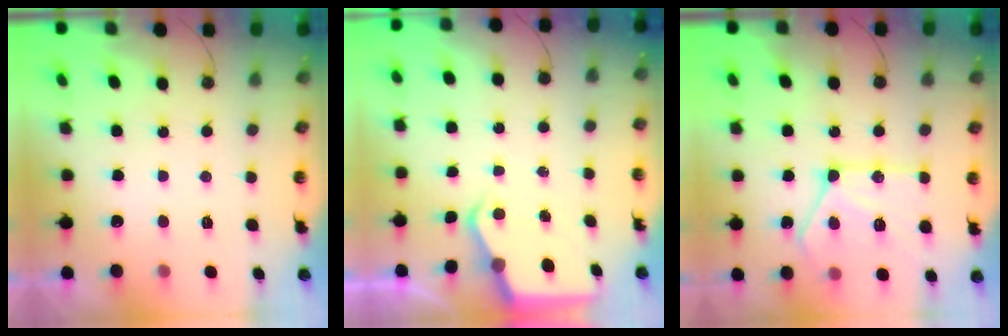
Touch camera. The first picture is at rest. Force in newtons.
{"total": 4.7, "press": 4.6, "slide": 0.7}
{"total": 17.3, "press": 17.2, "slide": 1.9}